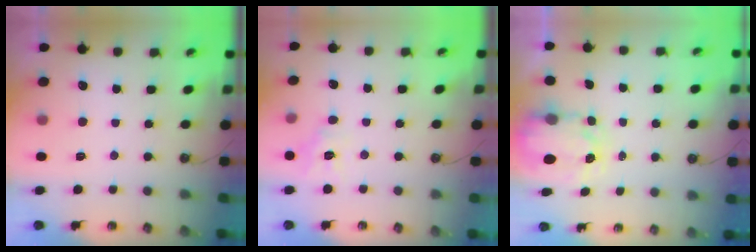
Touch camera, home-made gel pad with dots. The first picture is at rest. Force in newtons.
{"total": 8.3, "press": 8.3, "slide": 0.5}
{"total": 4.0, "press": 3.9, "slide": 0.5}